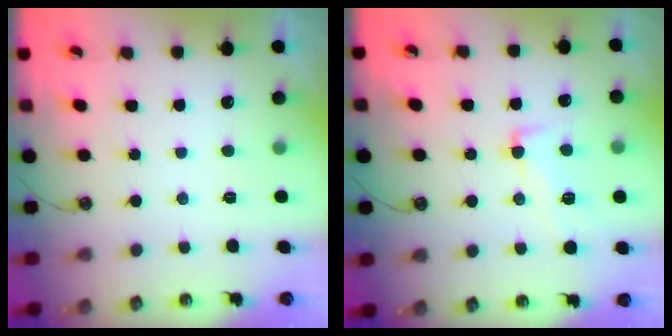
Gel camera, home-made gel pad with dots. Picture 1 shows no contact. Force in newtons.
{"total": 3.3, "press": 3.1, "slide": 1.2}